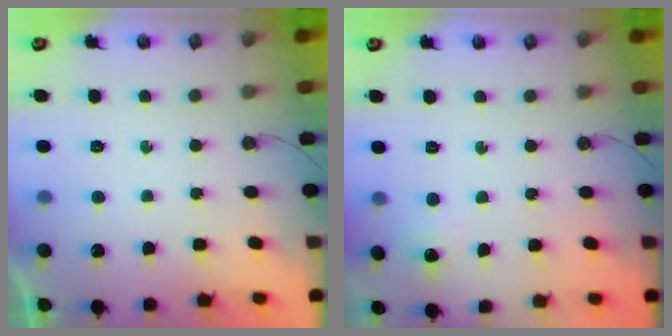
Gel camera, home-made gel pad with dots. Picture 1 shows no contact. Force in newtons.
{"total": 3.7, "press": 3.7, "slide": 0.6}